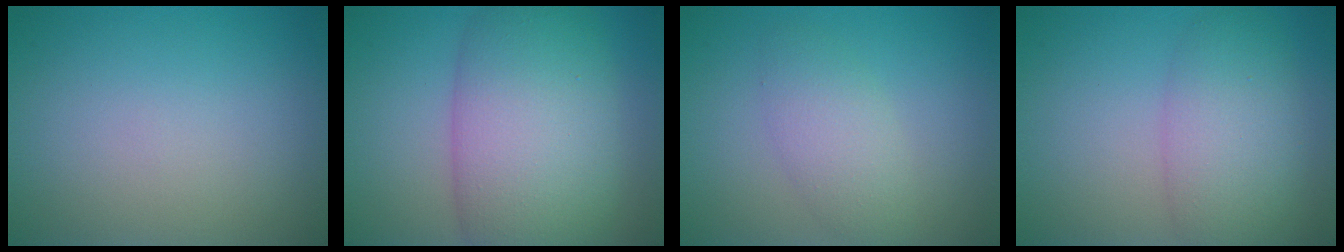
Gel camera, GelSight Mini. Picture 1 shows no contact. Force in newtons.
{"total": 11.1, "press": 11.1, "slide": 0.4}
{"total": 2.6, "press": 2.6, "slide": 0.3}
{"total": 5.5, "press": 5.5, "slide": 0.1}